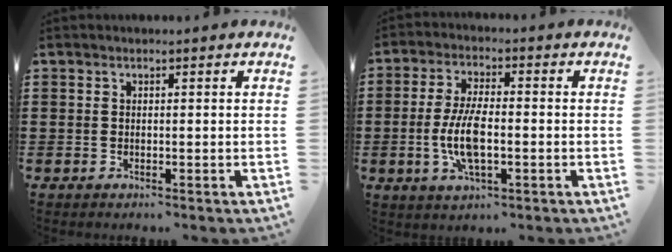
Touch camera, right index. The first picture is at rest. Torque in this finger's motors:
{"motor_torque": [2.14, 0.00, 0.61, 0.21]}